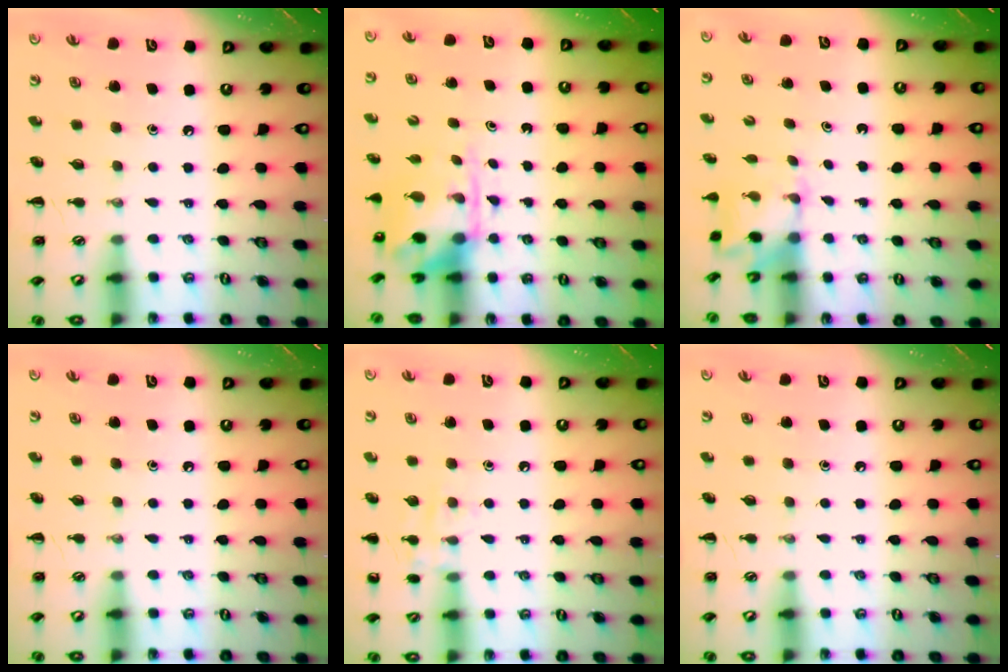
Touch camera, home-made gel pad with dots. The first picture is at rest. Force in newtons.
{"total": 4.3, "press": 4.2, "slide": 0.9}
{"total": 2.0, "press": 1.9, "slide": 0.6}
{"total": 0.0}
{"total": 7.7, "press": 7.5, "slide": 1.5}
{"total": 0.0}